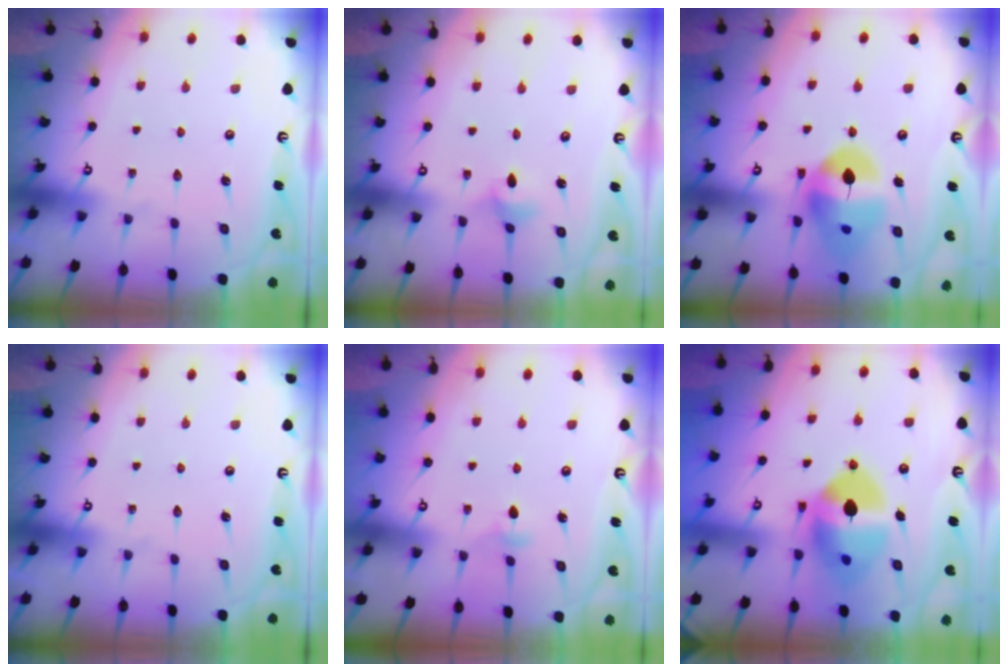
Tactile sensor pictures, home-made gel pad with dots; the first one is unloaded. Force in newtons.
{"total": 4.2, "press": 4.2, "slide": 0.7}
{"total": 16.3, "press": 16.2, "slide": 2.2}
{"total": 0.0}
{"total": 3.4, "press": 3.3, "slide": 0.7}
{"total": 14.2, "press": 14.0, "slide": 2.0}